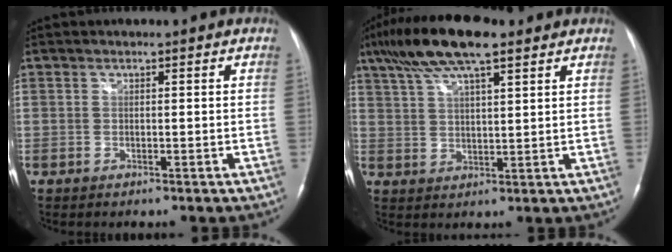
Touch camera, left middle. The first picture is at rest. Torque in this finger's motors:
{"motor_torque": [1.31, -0.82, 0.20, 0.10]}